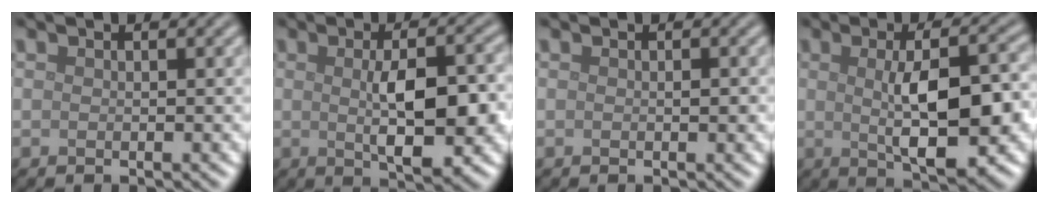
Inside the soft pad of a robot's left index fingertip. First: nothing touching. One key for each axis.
{"total": 6.4, "fx": -0.2, "fy": 2.2, "fz": 6.0, "tx": -0.099, "ty": -0.003, "tz": 0.001}
{"total": 0.6, "fx": 0.0, "fy": 0.3, "fz": 0.5, "tx": -0.008, "ty": 0.000, "tz": 0.001}
{"total": 8.4, "fx": -0.1, "fy": 2.9, "fz": 7.8, "tx": -0.119, "ty": -0.001, "tz": 0.001}